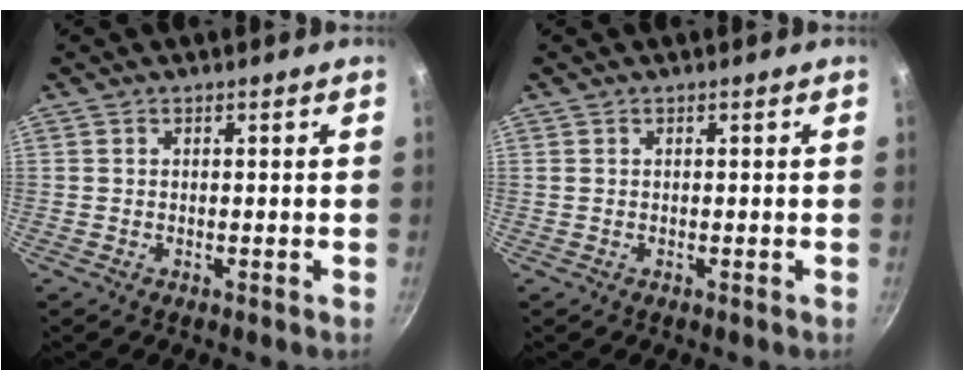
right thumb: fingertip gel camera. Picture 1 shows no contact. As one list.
[{"total": 0.0}]